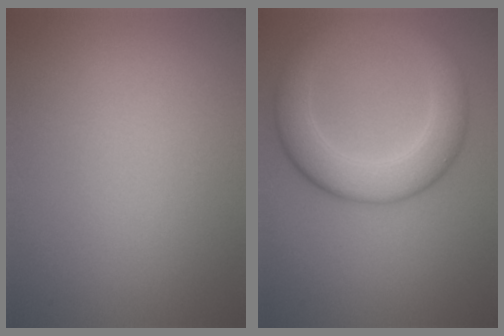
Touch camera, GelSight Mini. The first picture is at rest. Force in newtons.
{"total": 6.0, "press": 6.0, "slide": 0.2}